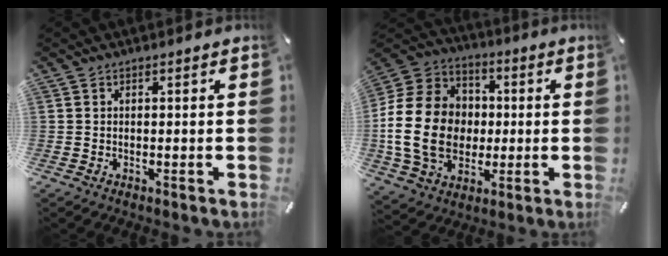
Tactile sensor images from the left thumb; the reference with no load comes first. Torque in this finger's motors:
{"motor_torque": [0.27, 2.29, 1.81, -0.96, 0.81]}